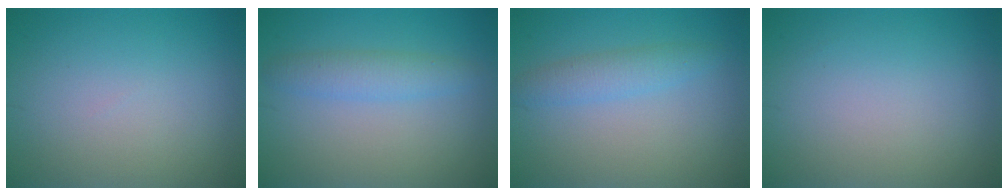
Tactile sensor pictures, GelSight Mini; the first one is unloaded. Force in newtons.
{"total": 2.5, "press": 2.5, "slide": 0.1}
{"total": 2.3, "press": 2.3, "slide": 0.1}
{"total": 0.0}